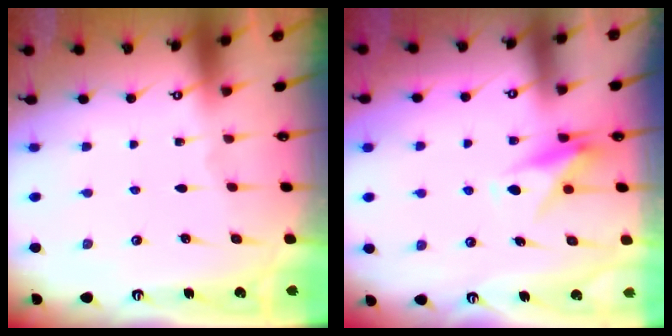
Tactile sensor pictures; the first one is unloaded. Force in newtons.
{"total": 9.4, "press": 9.4, "slide": 0.7}